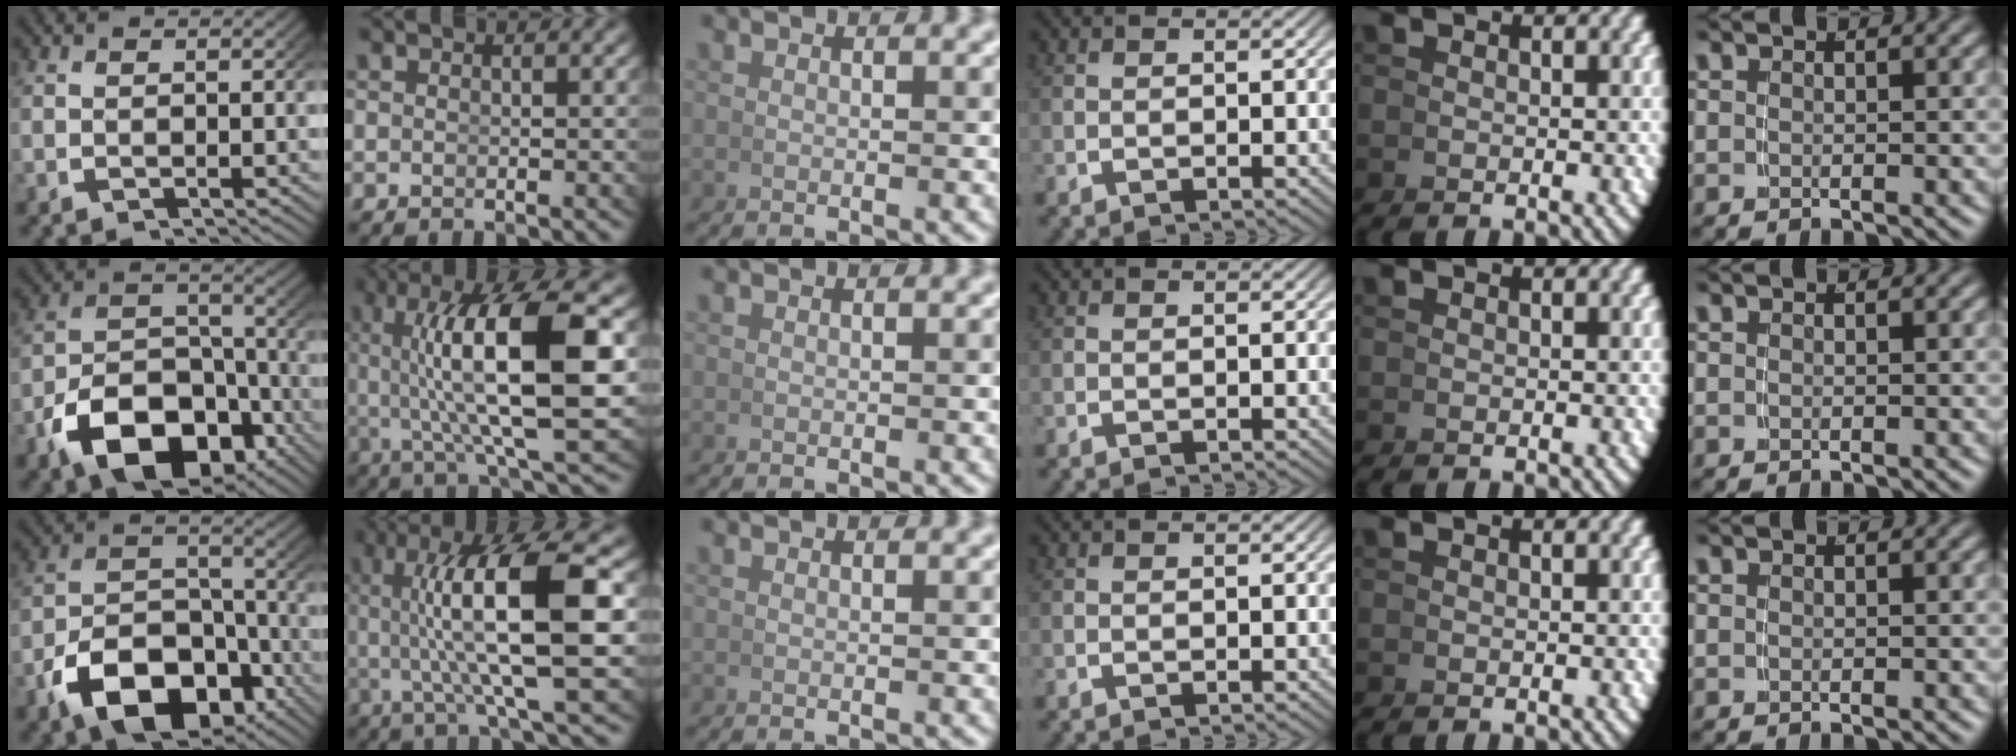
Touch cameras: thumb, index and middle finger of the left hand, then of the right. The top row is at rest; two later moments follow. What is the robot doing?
{"motion": "grasp_and_lifting", "object": "coin"}